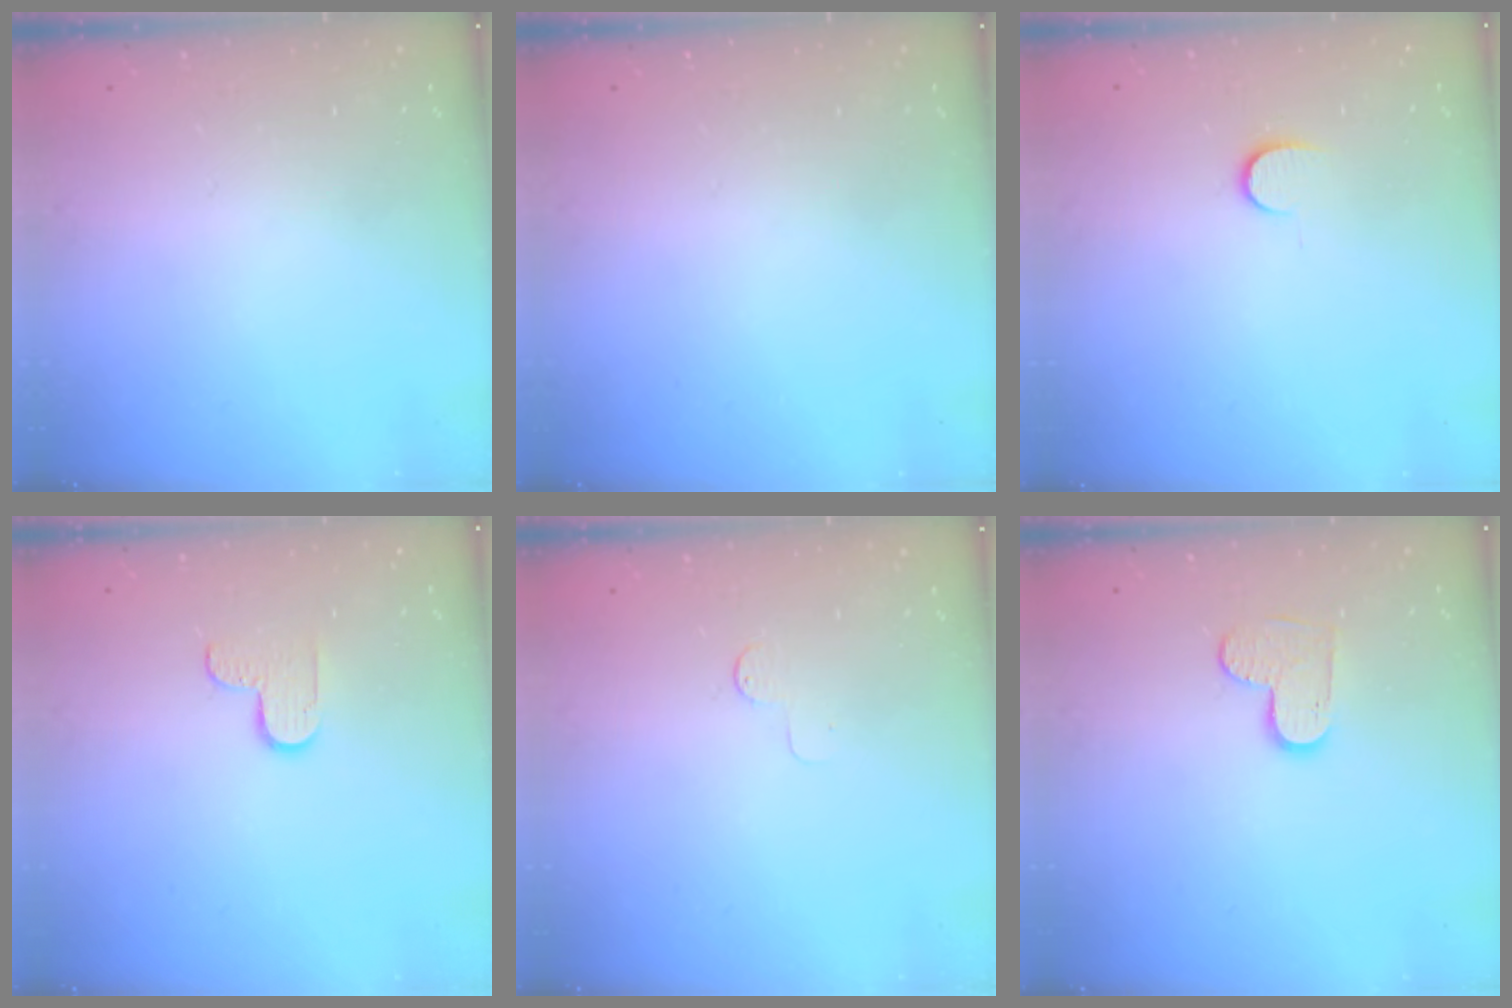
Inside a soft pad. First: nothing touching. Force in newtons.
{"total": 0.0}
{"total": 5.8, "press": 5.8, "slide": 0.6}
{"total": 5.8, "press": 5.8, "slide": 0.3}
{"total": 2.7, "press": 2.7, "slide": 0.2}
{"total": 6.9, "press": 6.9, "slide": 0.5}